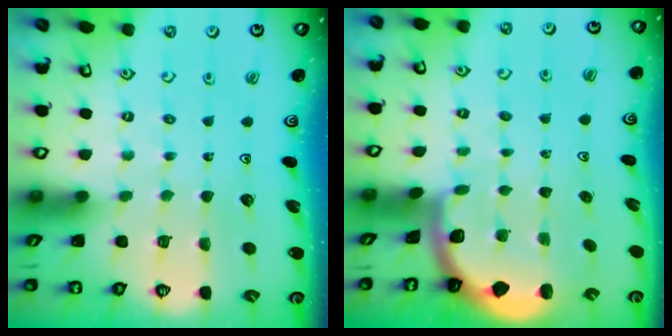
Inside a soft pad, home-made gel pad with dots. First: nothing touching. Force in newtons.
{"total": 1.6, "press": 1.6, "slide": 0.1}